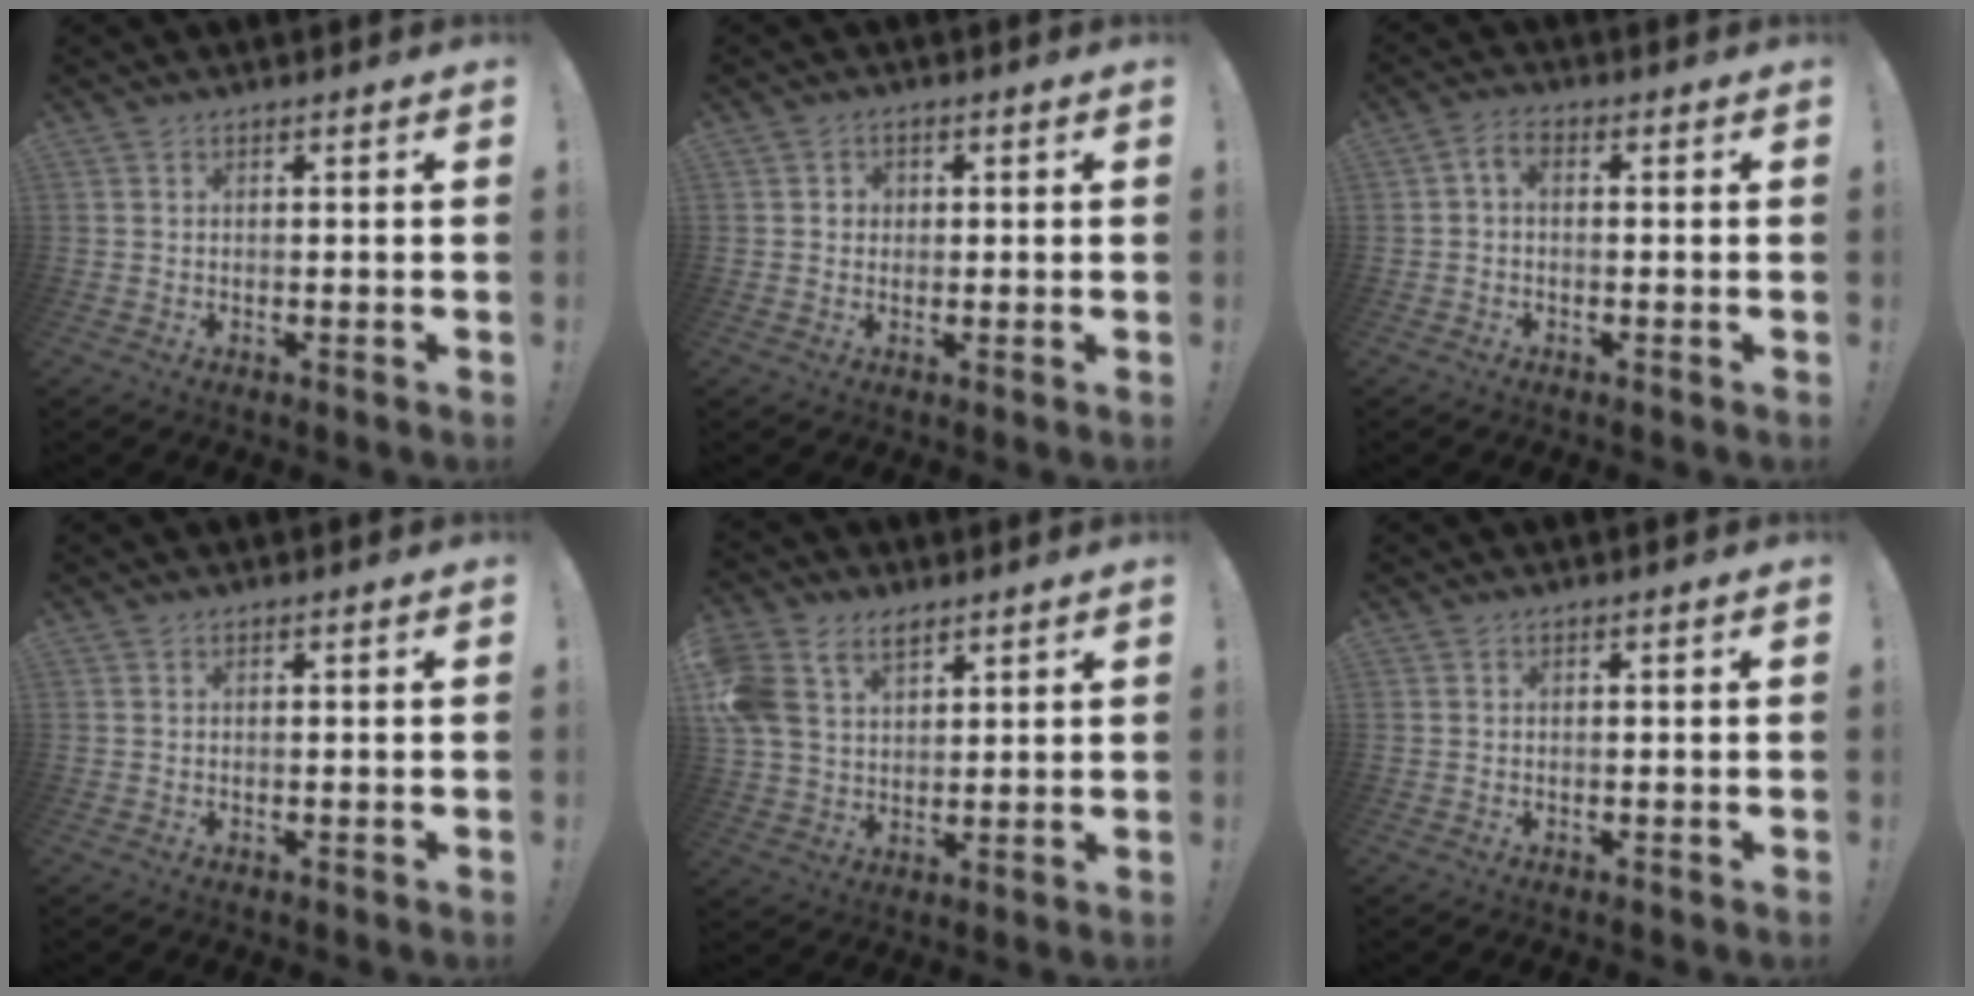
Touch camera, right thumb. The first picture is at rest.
{"total": 2.7, "force": [0.0, 2.5, 0.9], "torque": [-0.011, 0.003, -0.001]}
{"total": 3.0, "force": [-0.1, 1.8, 2.5], "torque": [-0.044, 0.008, -0.001]}
{"total": 0.0}
{"total": 12.1, "force": [6.6, 8.3, 5.9], "torque": [-0.129, -0.023, 0.133]}
{"total": 0.0}